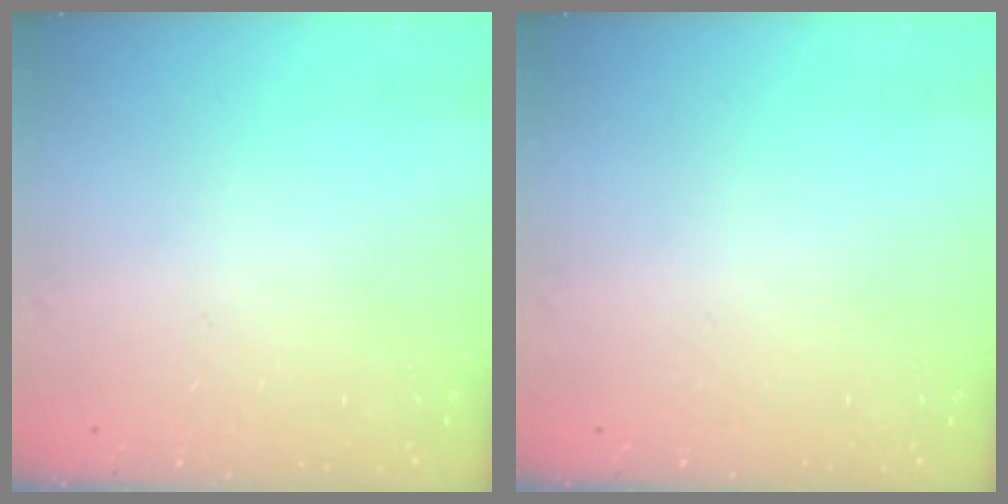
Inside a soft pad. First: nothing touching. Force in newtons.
{"total": 0.0}